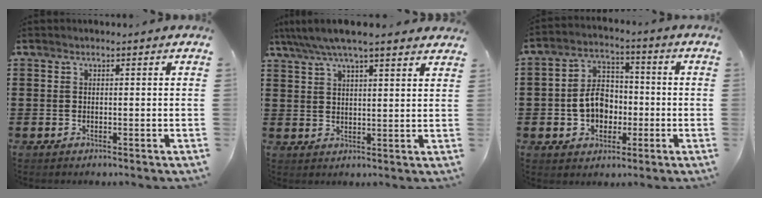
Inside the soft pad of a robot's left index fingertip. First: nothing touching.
{"total": 5.6, "force": [4.7, 0.6, 2.9], "torque": [-0.070, -0.010, 0.083]}
{"total": 7.2, "force": [-1.1, 5.7, 4.2], "torque": [-0.093, 0.011, -0.026]}